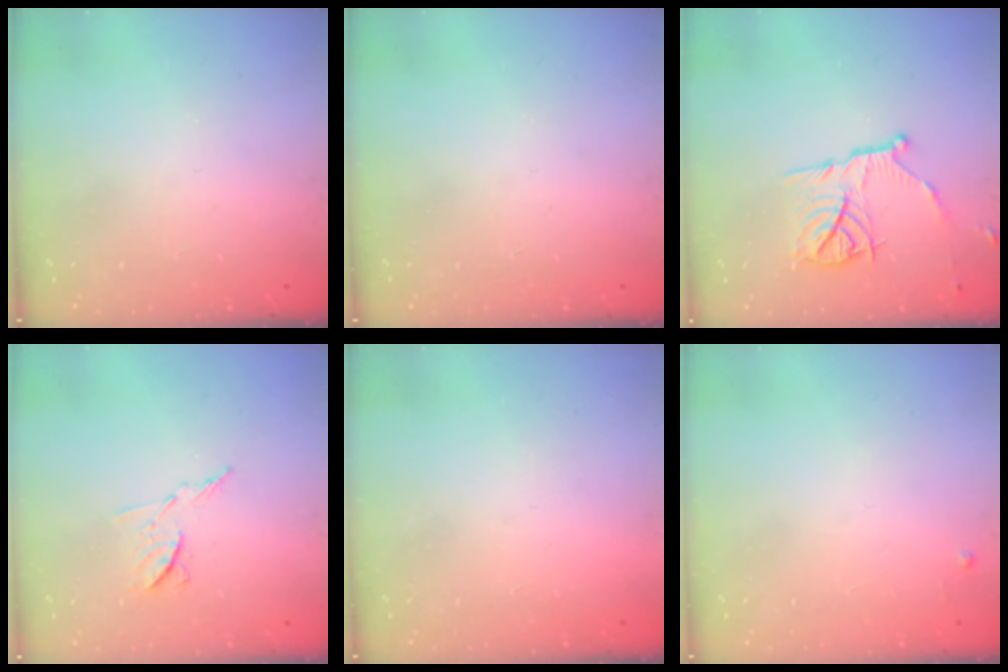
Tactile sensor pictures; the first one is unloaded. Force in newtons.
{"total": 0.0}
{"total": 11.2, "press": 11.2, "slide": 0.8}
{"total": 6.8, "press": 6.7, "slide": 0.8}
{"total": 1.5, "press": 1.5, "slide": 0.1}
{"total": 2.4, "press": 2.4, "slide": 0.4}